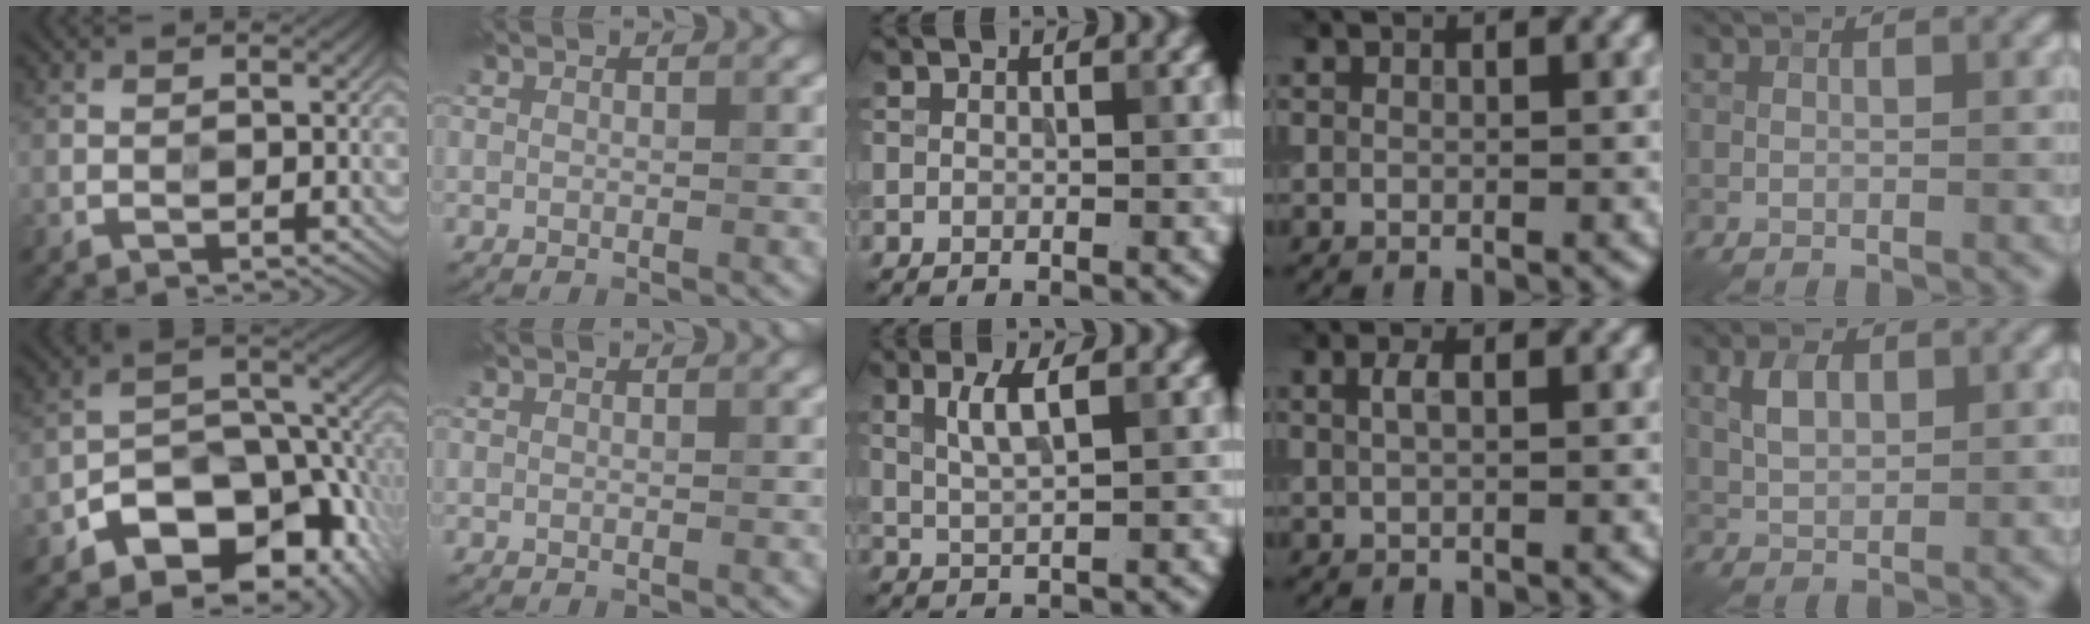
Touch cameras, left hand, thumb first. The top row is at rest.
{"thumb": {"total": 14.0, "force": [-7.5, 8.4, 8.3], "torque": [-0.131, -0.019, -0.129]}, "middle": {"total": 2.8, "force": [1.1, 0.7, 2.5], "torque": [-0.047, -0.001, 0.023]}, "ring": {"total": 1.3, "force": [0.5, 0.5, 1.1], "torque": [-0.025, 0.002, 0.010]}, "little": {"total": 2.9, "force": [0.9, 1.7, 2.1], "torque": [-0.045, 0.004, 0.017]}}